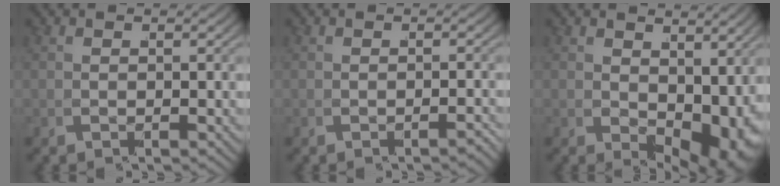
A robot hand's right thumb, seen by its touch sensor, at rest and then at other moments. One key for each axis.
{"total": 1.1, "fx": -1.0, "fy": -0.4, "fz": 0.0, "tx": -0.015, "ty": -0.006, "tz": -0.013}
{"total": 4.4, "fx": 0.4, "fy": 2.2, "fz": 3.8, "tx": -0.068, "ty": -0.019, "tz": 0.023}